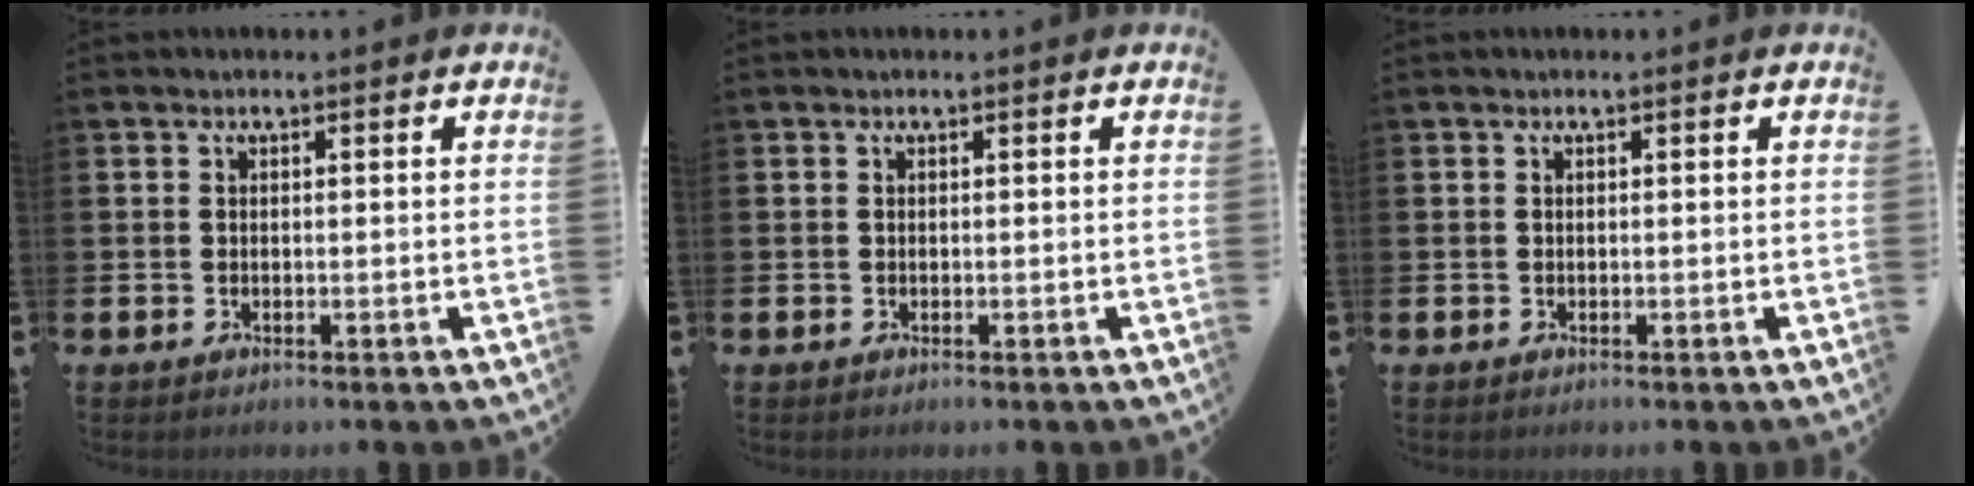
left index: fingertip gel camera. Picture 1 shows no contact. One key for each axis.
{"total": 0.0}
{"total": 0.0}